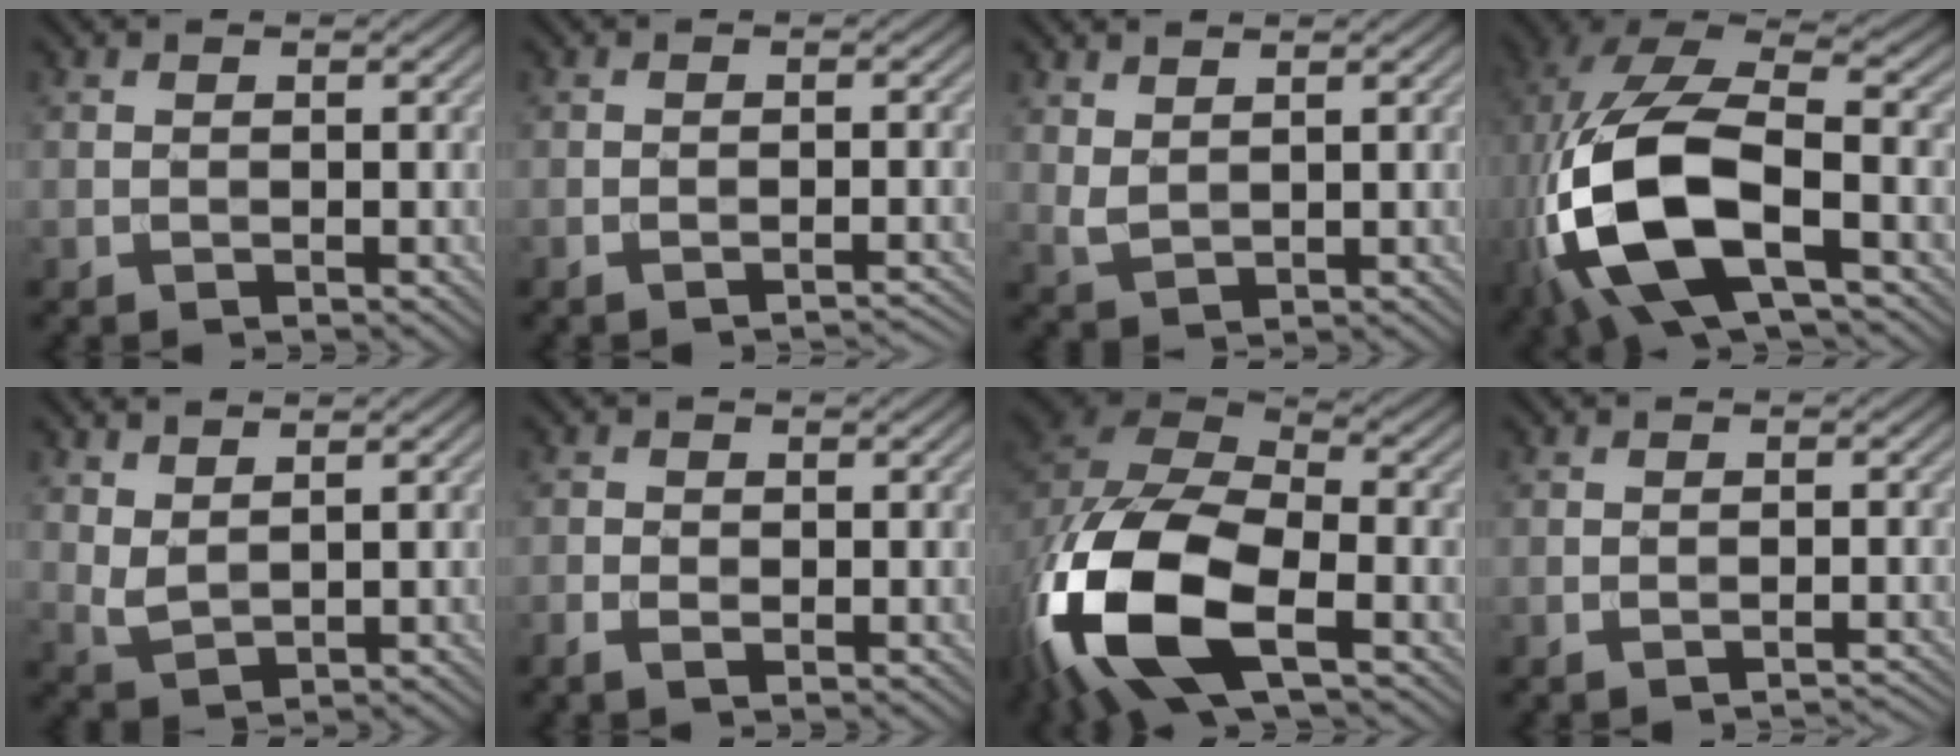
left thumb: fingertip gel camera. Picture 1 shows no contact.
{"total": 2.0, "force": [-1.7, 0.2, 1.0], "torque": [-0.009, 0.004, -0.030]}
{"total": 2.2, "force": [1.7, 0.8, 1.2], "torque": [-0.034, -0.001, 0.042]}
{"total": 18.1, "force": [-4.8, 8.6, 15.2], "torque": [-0.367, -0.030, -0.074]}
{"total": 3.0, "force": [2.3, 1.0, 1.7], "torque": [-0.047, -0.002, 0.053]}
{"total": 1.6, "force": [-0.6, 1.0, 1.1], "torque": [-0.025, -0.003, -0.013]}
{"total": 17.4, "force": [-6.2, 9.3, 13.4], "torque": [-0.324, -0.049, -0.113]}
{"total": 1.8, "force": [-1.6, 0.2, 0.8], "torque": [-0.005, 0.004, -0.027]}